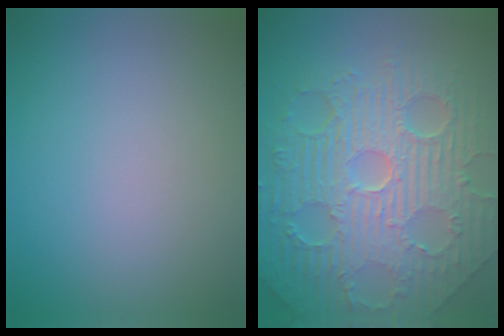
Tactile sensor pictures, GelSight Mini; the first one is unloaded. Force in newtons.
{"total": 11.2, "press": 7.4, "slide": 8.5}